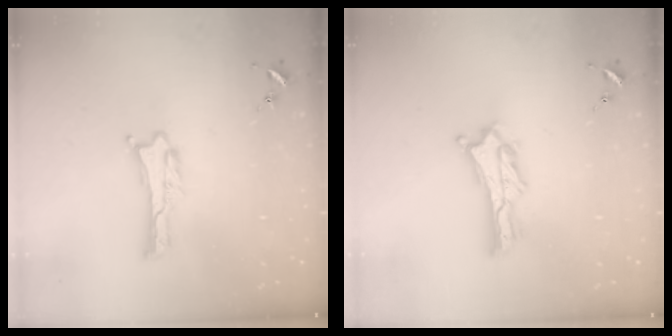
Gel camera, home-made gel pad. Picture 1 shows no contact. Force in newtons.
{"total": 2.7, "press": 2.7, "slide": 0.3}